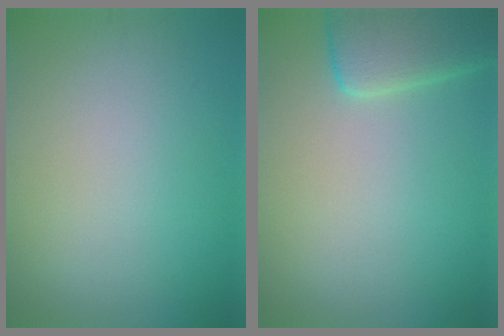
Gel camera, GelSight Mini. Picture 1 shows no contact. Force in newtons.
{"total": 4.8, "press": 4.7, "slide": 0.5}